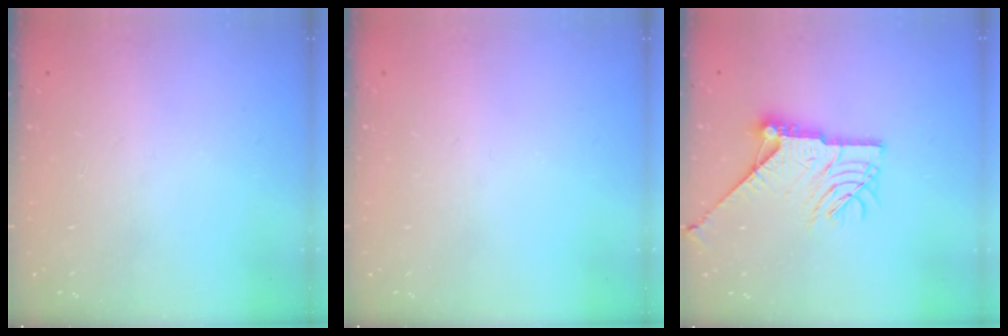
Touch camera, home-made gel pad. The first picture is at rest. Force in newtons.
{"total": 0.0}
{"total": 16.6, "press": 16.6, "slide": 0.7}